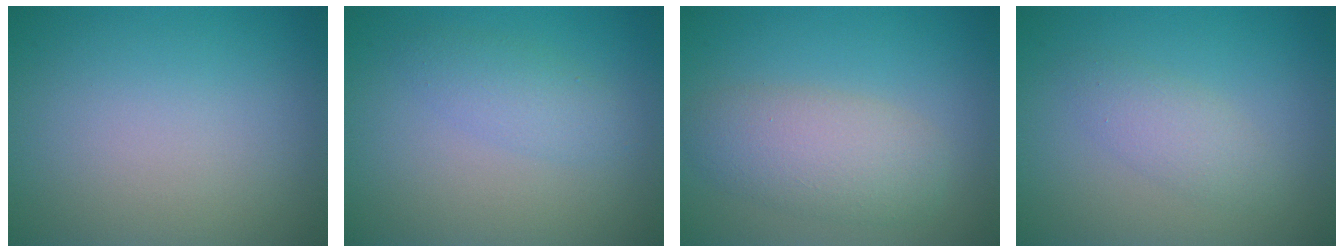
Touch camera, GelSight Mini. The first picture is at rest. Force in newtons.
{"total": 2.1, "press": 2.1, "slide": 0.1}
{"total": 4.6, "press": 4.6, "slide": 0.3}
{"total": 2.7, "press": 2.7, "slide": 0.2}